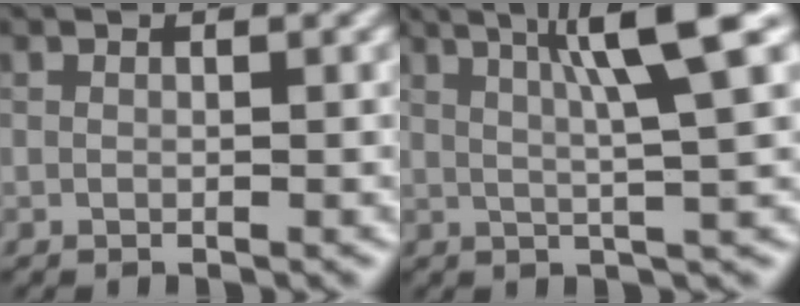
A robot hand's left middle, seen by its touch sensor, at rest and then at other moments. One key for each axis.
{"total": 7.9, "fx": 2.9, "fy": 1.0, "fz": 7.3, "tx": -0.095, "ty": 0.018, "tz": 0.045}